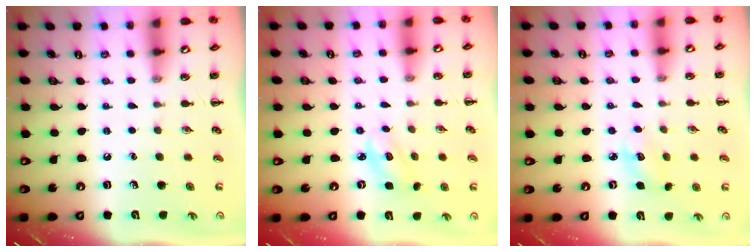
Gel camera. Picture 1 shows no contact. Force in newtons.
{"total": 2.6, "press": 2.5, "slide": 0.6}
{"total": 4.1, "press": 4.0, "slide": 0.9}